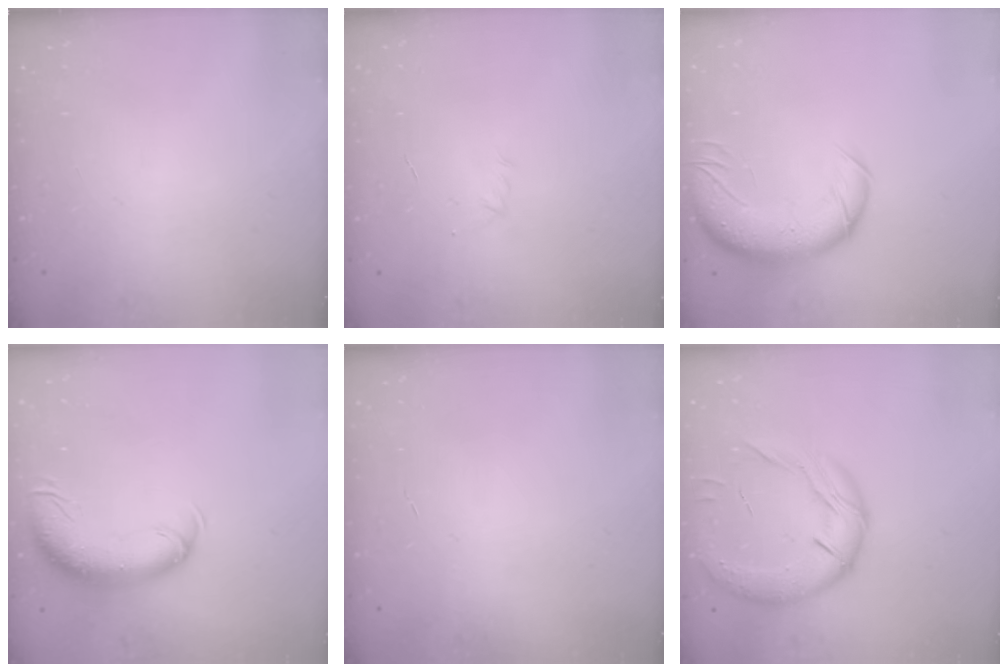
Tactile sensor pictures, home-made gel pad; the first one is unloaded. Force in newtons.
{"total": 2.9, "press": 2.8, "slide": 0.7}
{"total": 13.3, "press": 12.8, "slide": 3.6}
{"total": 11.9, "press": 11.6, "slide": 2.7}
{"total": 0.0}
{"total": 17.8, "press": 17.6, "slide": 2.9}